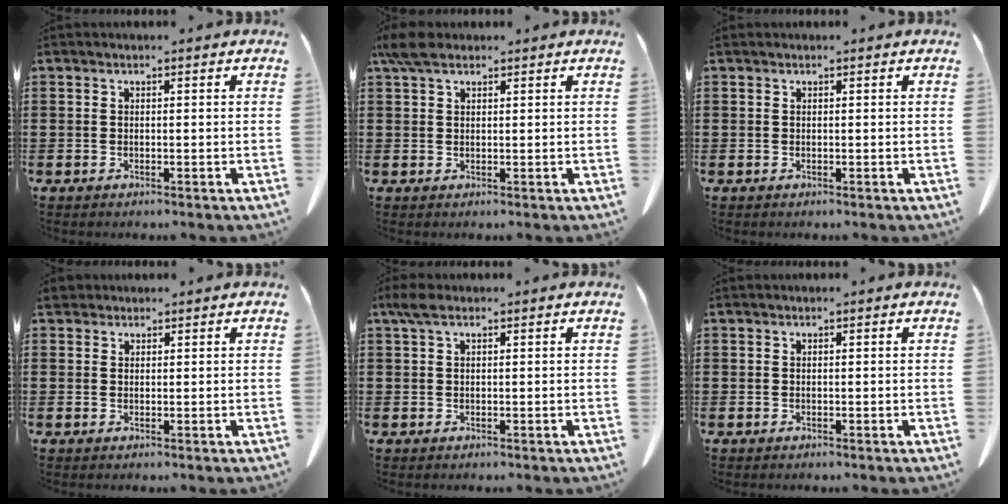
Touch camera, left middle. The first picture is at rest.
{"total": 3.7, "force": [2.5, 1.7, 2.2], "torque": [-0.053, 0.007, 0.048]}
{"total": 0.0}
{"total": 1.9, "force": [1.6, 0.9, 0.5], "torque": [-0.017, 0.005, 0.033]}
{"total": 2.2, "force": [0.8, 1.1, 1.7], "torque": [-0.038, 0.005, 0.015]}
{"total": 0.0}